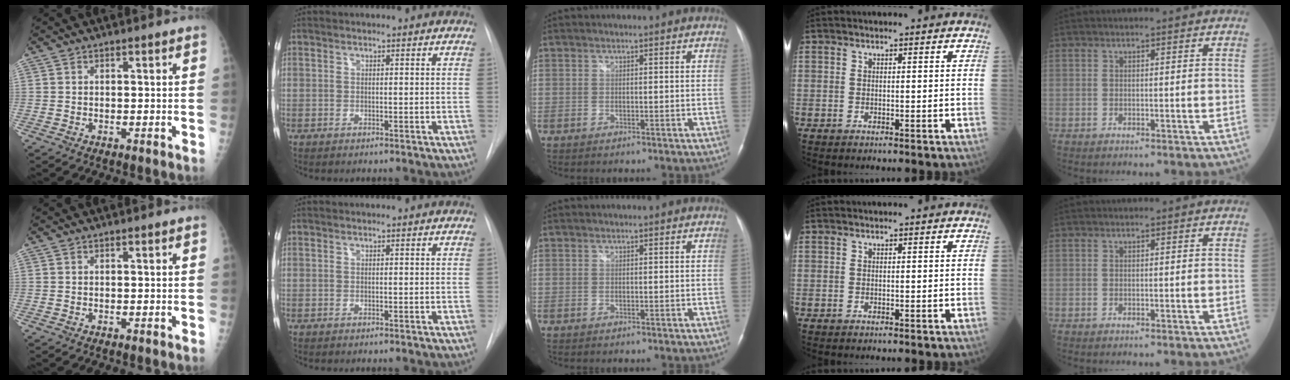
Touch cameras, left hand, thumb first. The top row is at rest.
{}